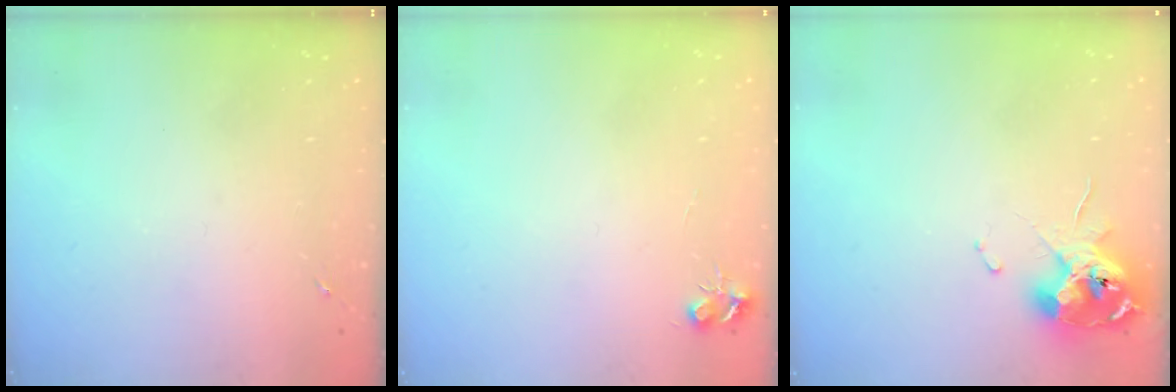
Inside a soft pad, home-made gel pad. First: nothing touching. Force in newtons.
{"total": 5.3, "press": 5.3, "slide": 0.7}
{"total": 11.9, "press": 11.8, "slide": 1.4}